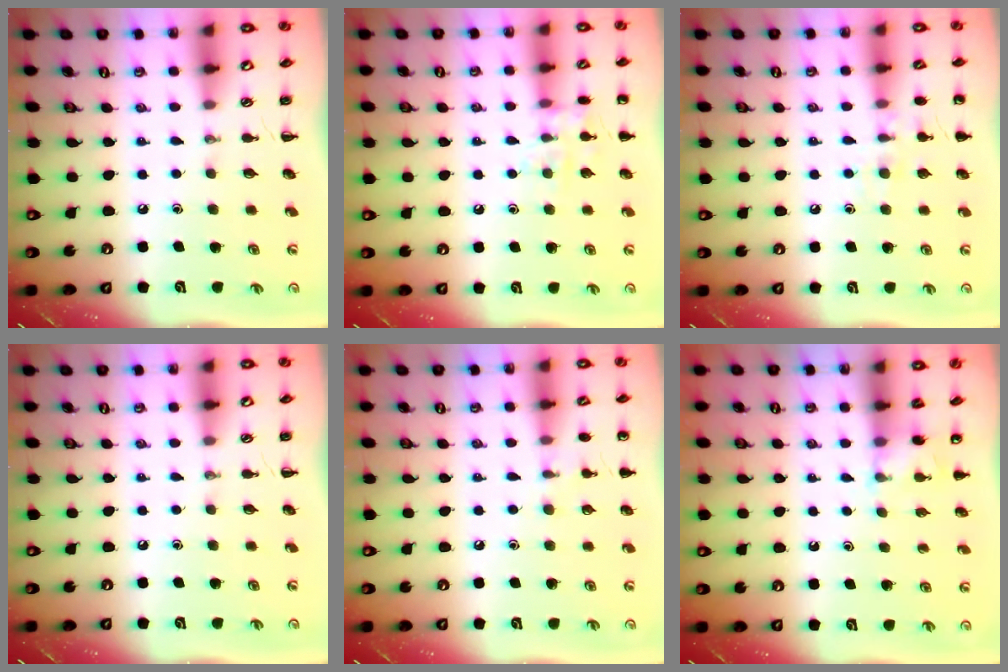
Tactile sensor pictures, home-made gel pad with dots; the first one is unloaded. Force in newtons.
{"total": 9.2, "press": 9.1, "slide": 1.0}
{"total": 8.3, "press": 8.2, "slide": 1.5}
{"total": 0.0}
{"total": 7.1, "press": 6.8, "slide": 2.1}
{"total": 4.7, "press": 4.5, "slide": 1.4}